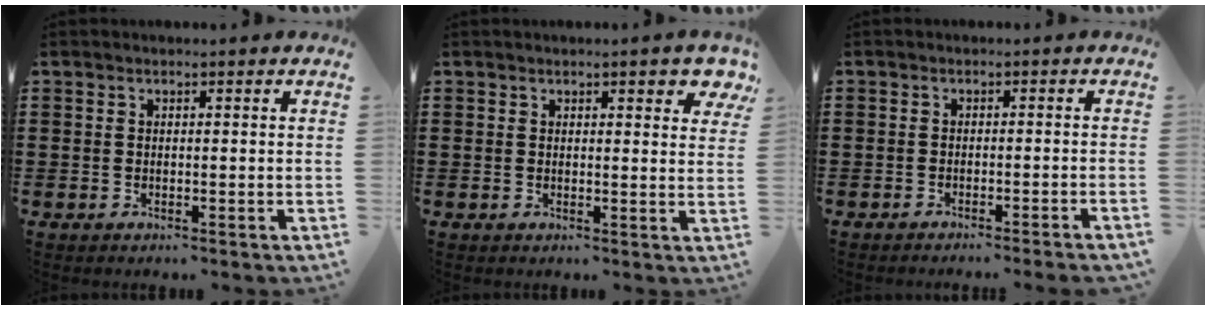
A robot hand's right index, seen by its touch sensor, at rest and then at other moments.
{"total": 2.7, "force": [1.9, 0.7, 1.8], "torque": [-0.025, 0.002, 0.030]}
{"total": 1.4, "force": [-1.3, -0.4, 0.5], "torque": [-0.009, 0.001, -0.025]}